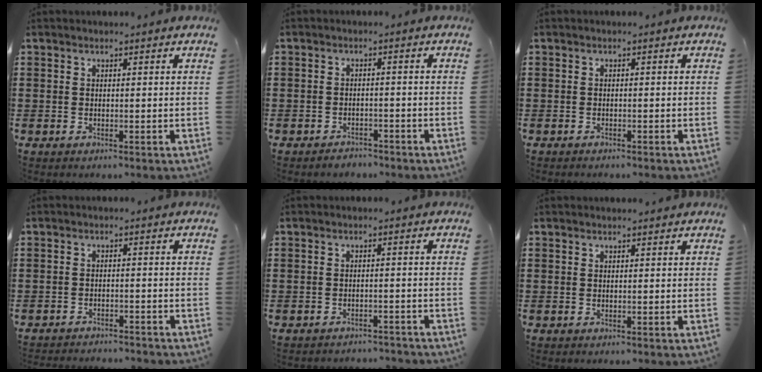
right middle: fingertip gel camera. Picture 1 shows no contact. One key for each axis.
{"total": 2.0, "fx": -1.9, "fy": 0.3, "fz": -0.3, "tx": -0.002, "ty": 0.001, "tz": -0.044}
{"total": 0.7, "fx": -0.7, "fy": 0.0, "fz": 0.0, "tx": -0.002, "ty": -0.001, "tz": -0.014}
{"total": 2.2, "fx": -2.2, "fy": 0.0, "fz": -0.1, "tx": -0.006, "ty": -0.001, "tz": -0.047}
{"total": 2.0, "fx": -2.0, "fy": 0.1, "fz": -0.1, "tx": -0.008, "ty": -0.001, "tz": -0.042}
{"total": 0.0}